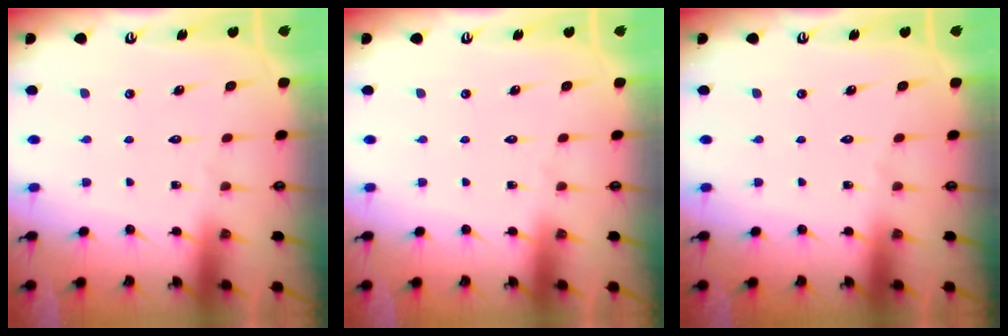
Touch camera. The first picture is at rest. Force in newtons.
{"total": 0.0}
{"total": 0.0}